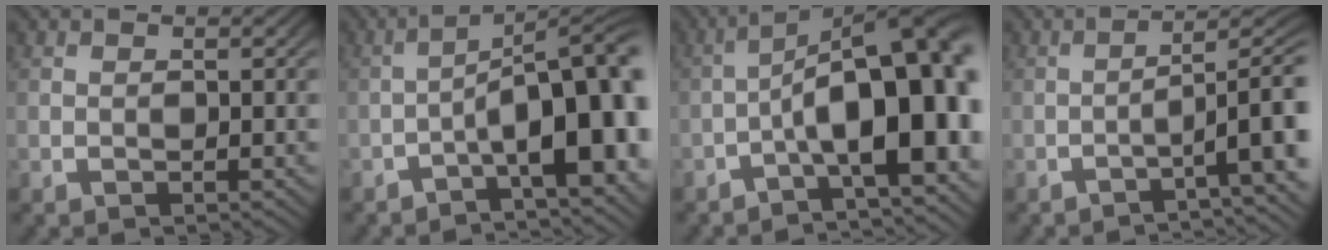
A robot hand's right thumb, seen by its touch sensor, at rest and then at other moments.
{"total": 10.7, "force": [-1.9, 5.5, 8.9], "torque": [-0.130, -0.029, -0.017]}
{"total": 13.7, "force": [-2.1, 7.1, 11.5], "torque": [-0.170, -0.048, -0.013]}
{"total": 5.4, "force": [-1.1, 2.2, 4.8], "torque": [-0.071, -0.003, -0.021]}